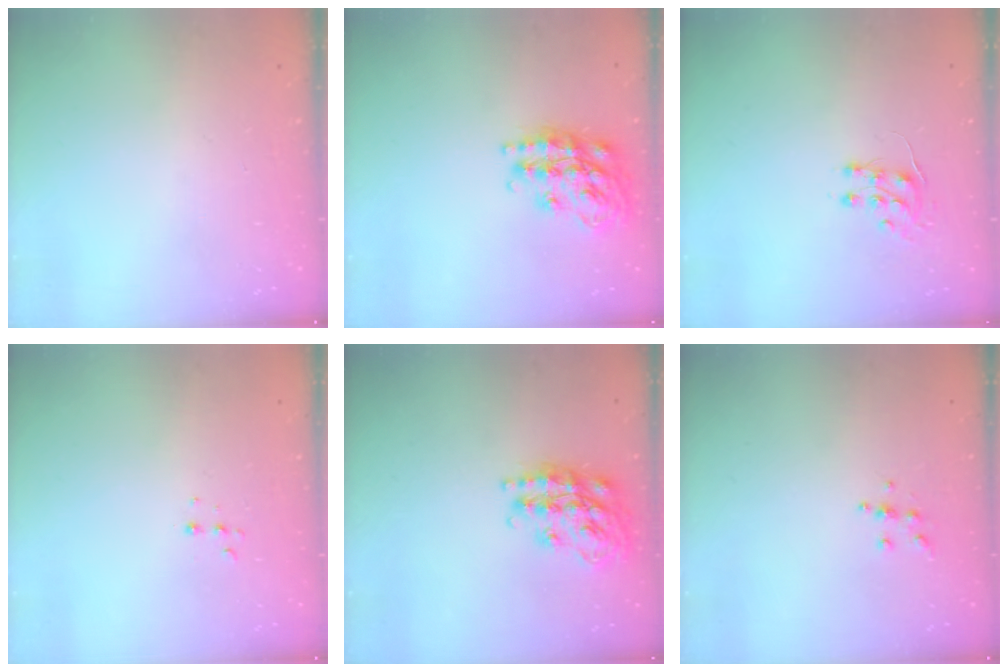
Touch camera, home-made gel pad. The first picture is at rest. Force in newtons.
{"total": 19.4, "press": 19.4, "slide": 1.4}
{"total": 7.4, "press": 7.4, "slide": 0.7}
{"total": 4.7, "press": 4.6, "slide": 0.8}
{"total": 19.4, "press": 19.4, "slide": 1.4}
{"total": 5.2, "press": 5.2, "slide": 0.6}